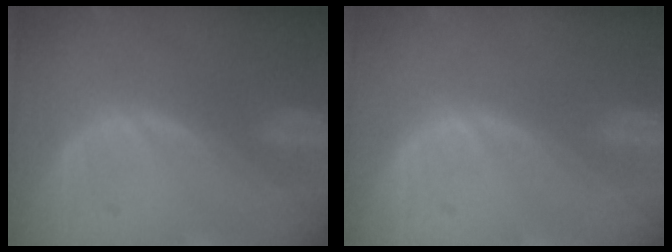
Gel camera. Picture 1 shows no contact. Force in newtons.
{"total": 0.0}